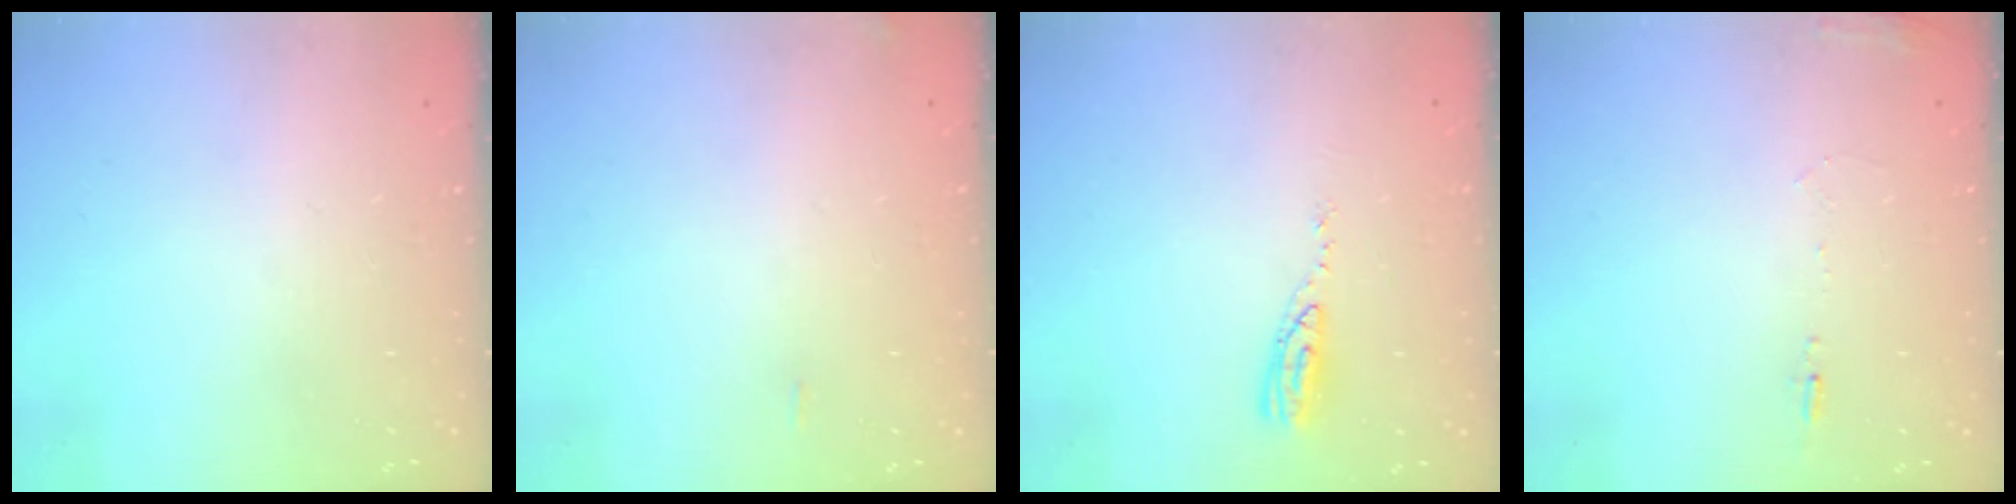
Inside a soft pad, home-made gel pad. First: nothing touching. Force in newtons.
{"total": 4.8, "press": 4.5, "slide": 1.5}
{"total": 7.0, "press": 6.9, "slide": 0.5}
{"total": 5.8, "press": 5.6, "slide": 1.6}